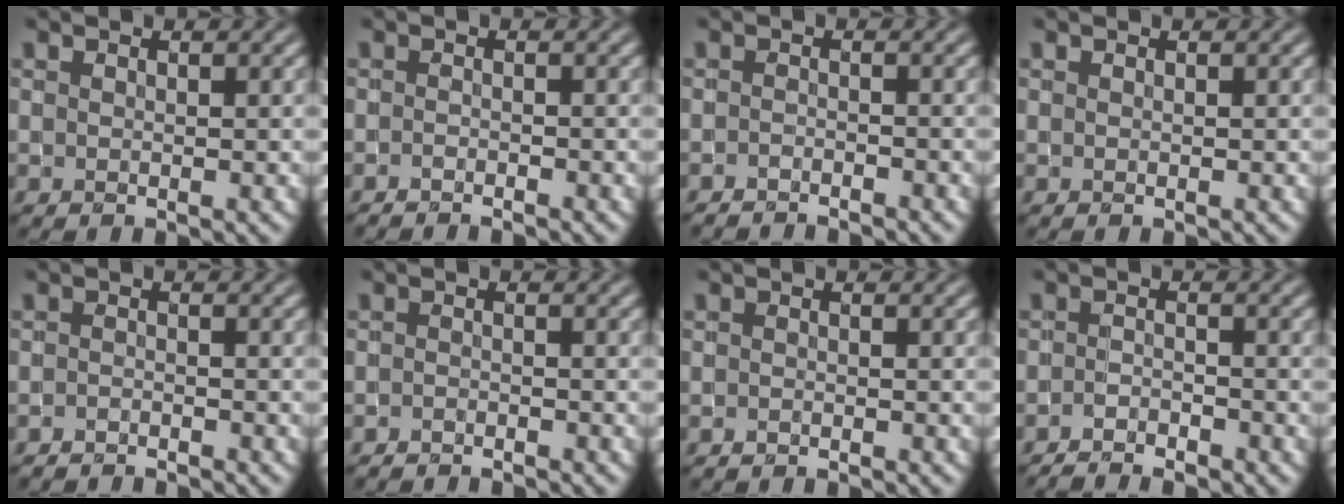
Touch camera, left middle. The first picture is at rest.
{"total": 1.3, "force": [-1.3, 0.1, 0.3], "torque": [-0.003, -0.006, -0.023]}
{"total": 2.5, "force": [-2.4, 0.2, 0.4], "torque": [-0.004, -0.009, -0.040]}
{"total": 0.0}
{"total": 2.1, "force": [-2.1, 0.2, 0.3], "torque": [-0.002, -0.008, -0.036]}
{"total": 2.2, "force": [-2.1, 0.2, 0.3], "torque": [-0.001, -0.008, -0.037]}
{"total": 0.8, "force": [-0.8, 0.1, 0.3], "torque": [-0.005, -0.003, -0.015]}
{"total": 2.6, "force": [-2.5, 0.4, 0.6], "torque": [-0.010, -0.003, -0.048]}